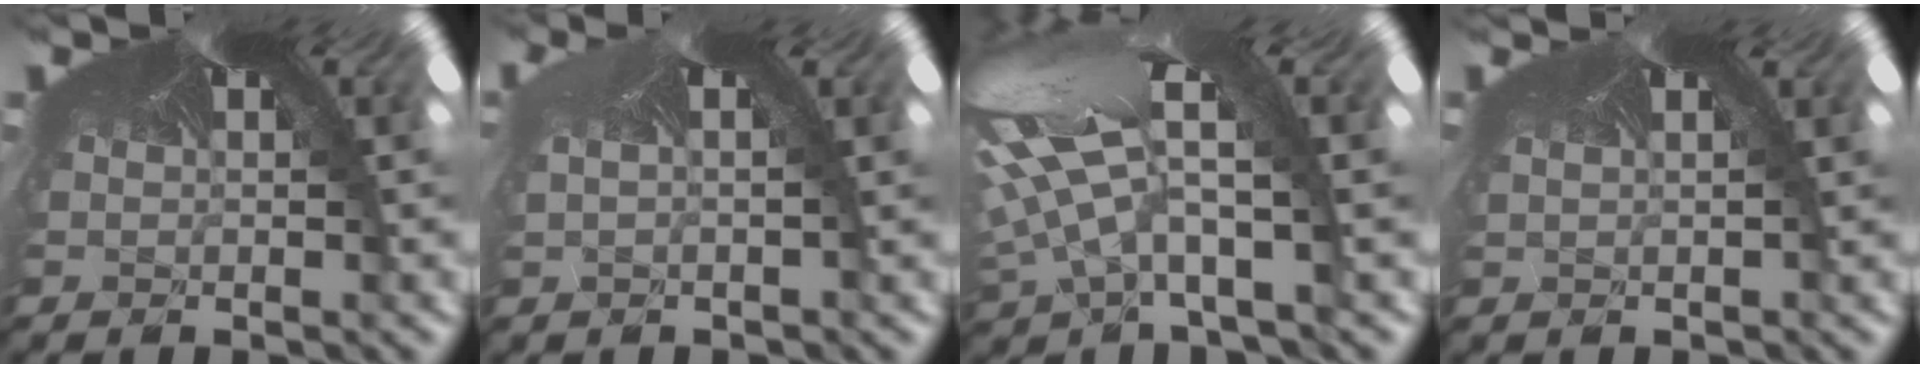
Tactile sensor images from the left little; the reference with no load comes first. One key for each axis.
{"total": 0.8, "fx": -0.8, "fy": -0.2, "fz": 0.1, "tx": -0.020, "ty": 0.012, "tz": -0.006}
{"total": 5.4, "fx": -4.3, "fy": -2.5, "fz": 2.2, "tx": -0.123, "ty": -0.058, "tz": -0.041}
{"total": 0.8, "fx": -0.1, "fy": -0.4, "fz": -0.7, "tx": 0.000, "ty": 0.008, "tz": -0.010}